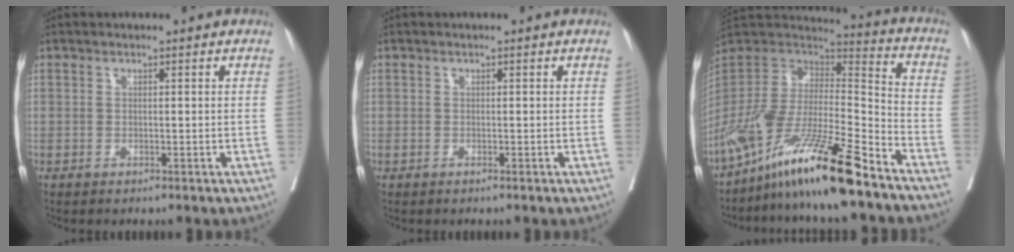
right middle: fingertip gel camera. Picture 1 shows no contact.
{"total": 0.0}
{"total": 20.8, "force": [-14.9, 1.9, 14.4], "torque": [-0.293, -0.029, -0.278]}